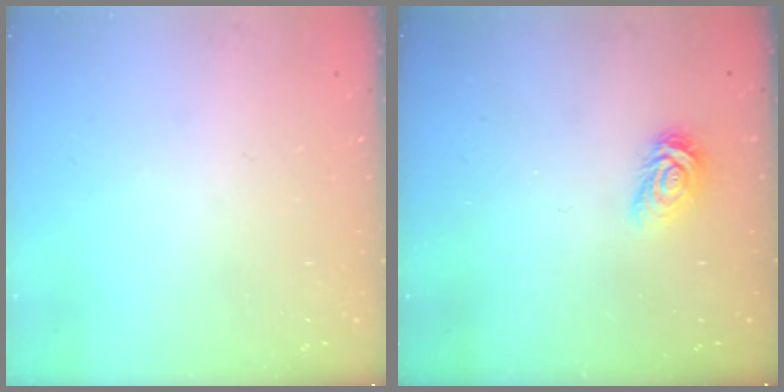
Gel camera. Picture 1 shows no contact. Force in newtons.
{"total": 5.1, "press": 5.0, "slide": 0.6}